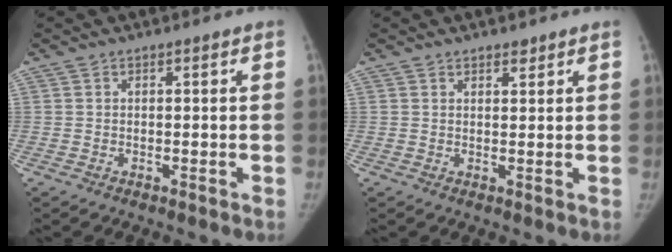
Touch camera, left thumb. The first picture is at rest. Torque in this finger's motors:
{"motor_torque": [-0.23, -0.16, -0.42, 0.03, 0.04]}